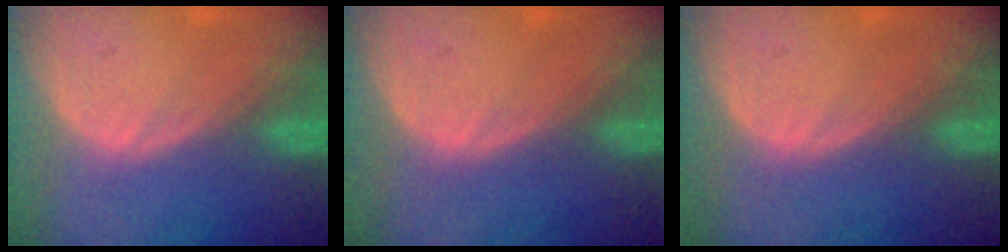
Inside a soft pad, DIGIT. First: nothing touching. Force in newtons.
{"total": 0.0}
{"total": 0.0}